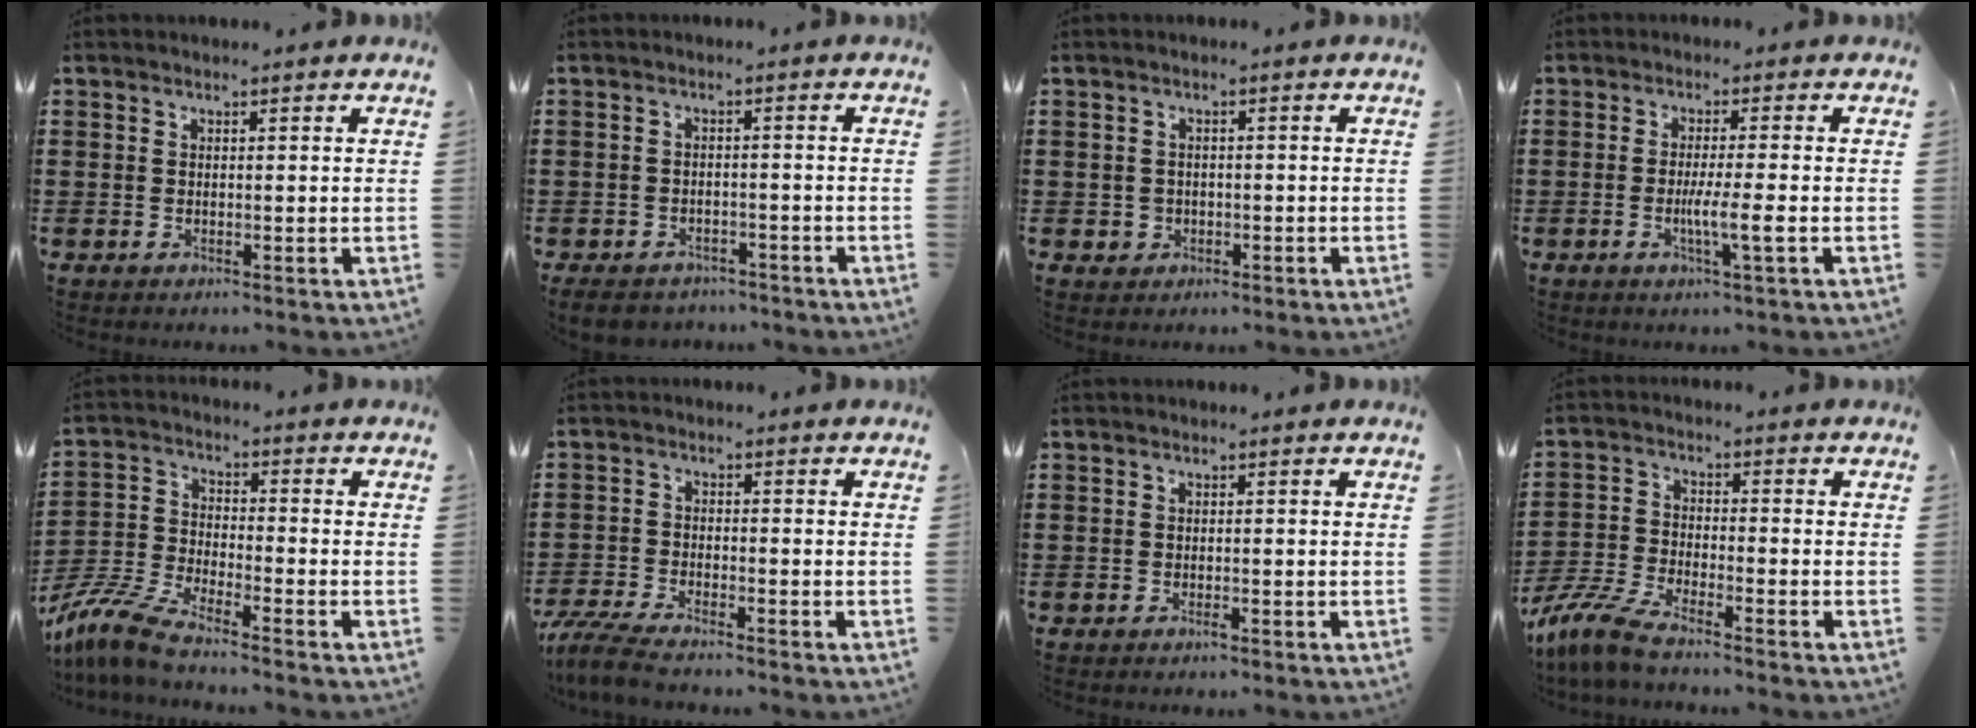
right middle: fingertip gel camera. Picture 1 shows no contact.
{"total": 3.1, "force": [-2.9, 0.9, 0.4], "torque": [-0.017, 0.001, -0.065]}
{"total": 1.5, "force": [-0.4, 1.4, 0.3], "torque": [-0.010, 0.005, -0.012]}
{"total": 4.3, "force": [-1.2, -0.1, 4.2], "torque": [-0.072, -0.007, -0.024]}
{"total": 7.5, "force": [-6.7, 0.7, 3.3], "torque": [-0.094, -0.007, -0.139]}
{"total": 4.5, "force": [-4.1, 0.2, 1.8], "torque": [-0.057, -0.014, -0.086]}
{"total": 0.7, "force": [-0.4, 0.1, 0.6], "torque": [-0.012, -0.004, -0.007]}
{"total": 6.1, "force": [-5.4, 0.5, 2.8], "torque": [-0.086, -0.015, -0.113]}